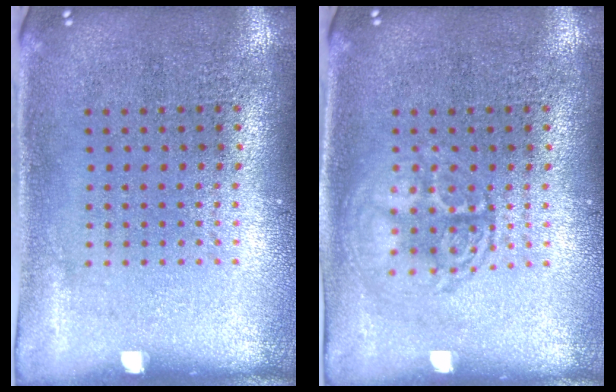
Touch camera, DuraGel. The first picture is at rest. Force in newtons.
{"total": 2.5, "press": 2.4, "slide": 0.3}